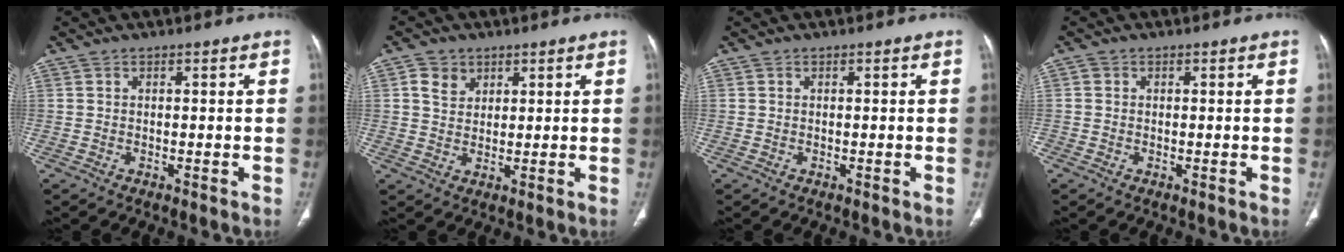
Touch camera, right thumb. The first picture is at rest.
{"total": 4.3, "force": [2.0, 3.4, 1.8], "torque": [-0.016, -0.009, 0.039]}
{"total": 0.0}
{"total": 0.8, "force": [-0.1, 0.8, 0.2], "torque": [0.003, 0.003, -0.004]}